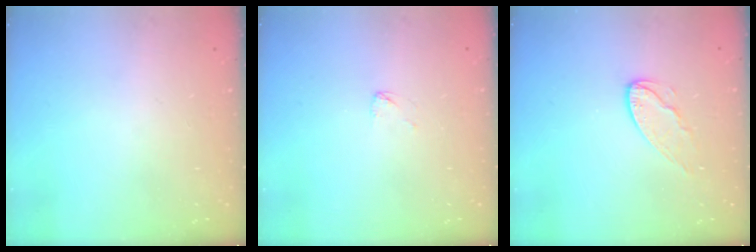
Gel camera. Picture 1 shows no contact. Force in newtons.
{"total": 1.9, "press": 1.9, "slide": 0.1}
{"total": 7.1, "press": 7.1, "slide": 0.2}